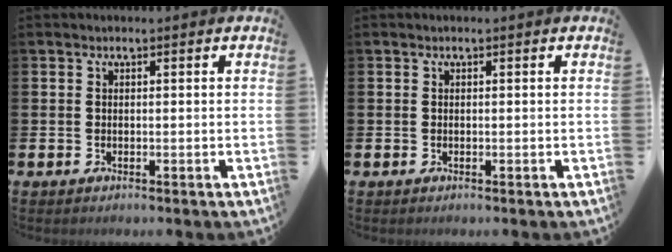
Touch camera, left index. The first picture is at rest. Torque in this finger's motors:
{"motor_torque": [-0.04, 0.10, -0.02, -0.01]}